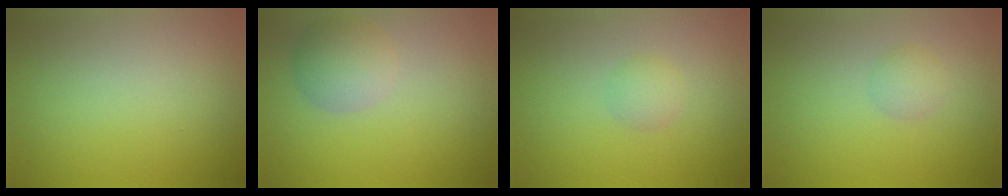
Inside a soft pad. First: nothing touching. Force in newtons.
{"total": 3.6, "press": 3.6, "slide": 0.2}
{"total": 1.5, "press": 1.5, "slide": 0.1}
{"total": 1.4, "press": 1.4, "slide": 0.1}